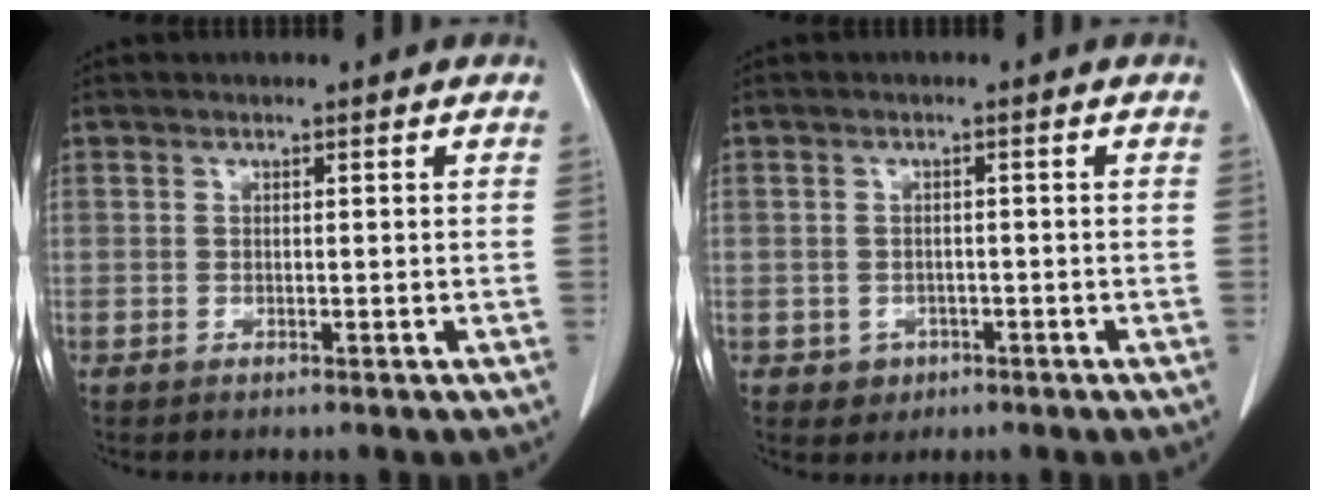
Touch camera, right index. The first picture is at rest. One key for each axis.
{"total": 2.7, "fx": -1.0, "fy": 2.5, "fz": 0.4, "tx": 0.002, "ty": 0.010, "tz": -0.009}